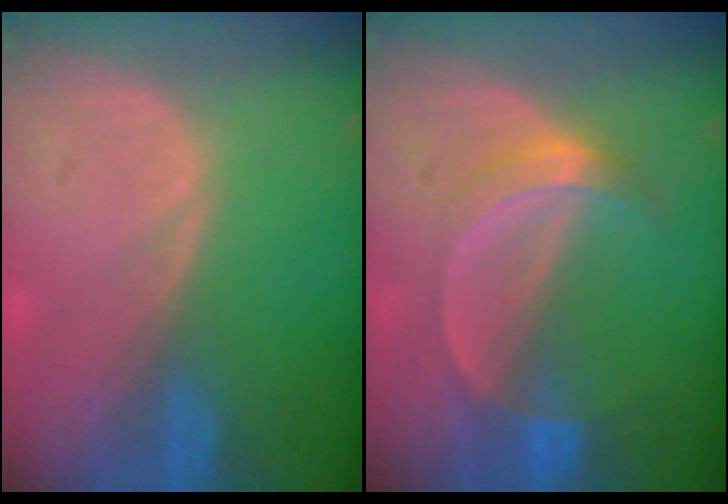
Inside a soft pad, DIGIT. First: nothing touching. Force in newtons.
{"total": 5.3, "press": 4.8, "slide": 2.3}